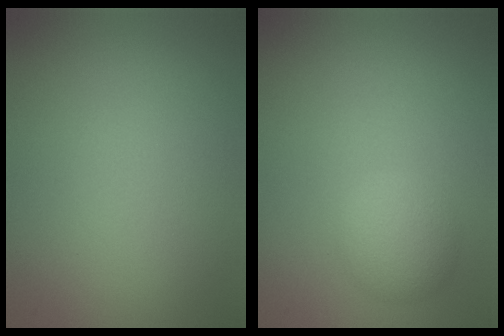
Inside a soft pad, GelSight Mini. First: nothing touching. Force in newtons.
{"total": 2.8, "press": 2.8, "slide": 0.1}